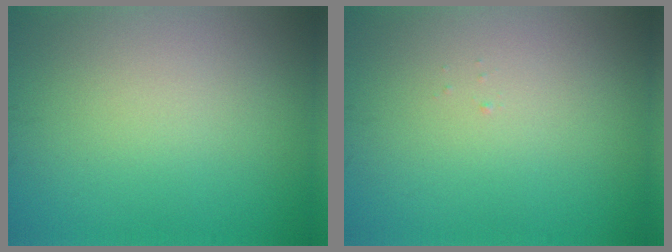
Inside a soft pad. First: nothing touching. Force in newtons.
{"total": 0.0}